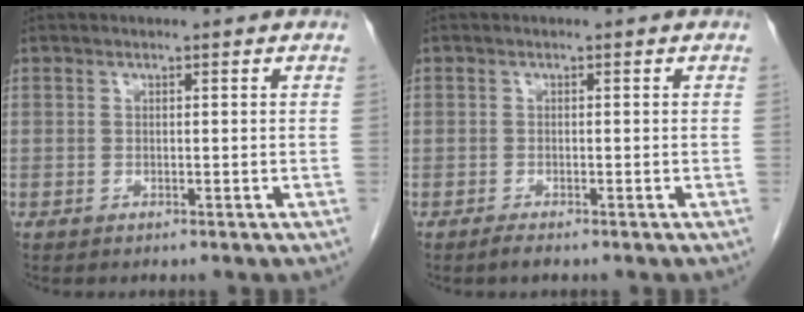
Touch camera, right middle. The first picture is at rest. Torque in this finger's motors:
{"motor_torque": [0.35, -0.25, -0.01, -0.01]}